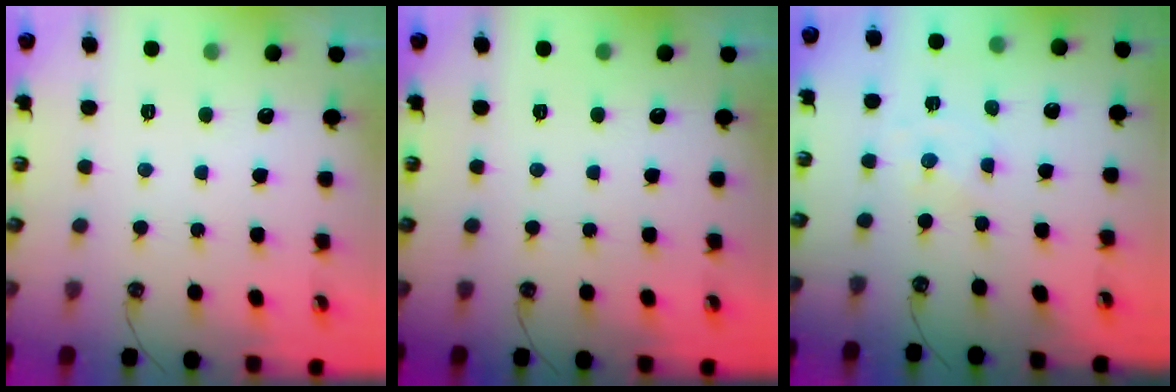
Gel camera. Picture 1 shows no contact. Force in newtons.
{"total": 0.0}
{"total": 0.0}